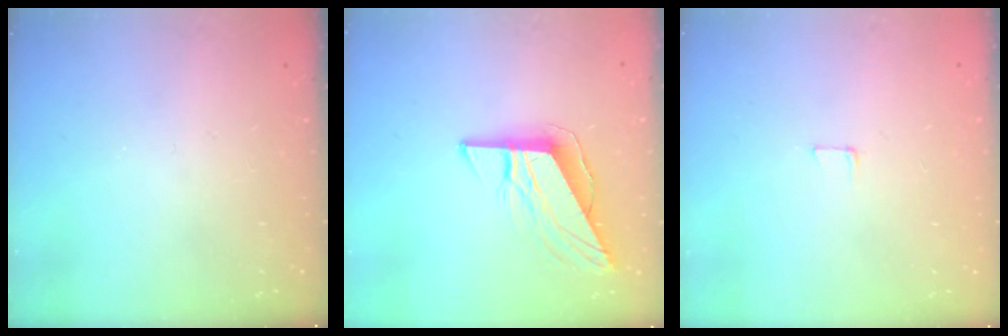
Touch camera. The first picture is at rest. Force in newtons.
{"total": 9.4, "press": 9.4, "slide": 0.4}
{"total": 5.0, "press": 4.9, "slide": 0.4}